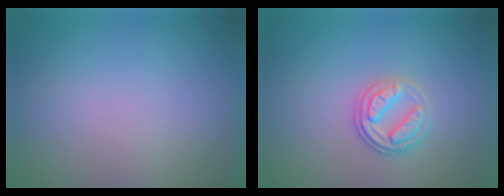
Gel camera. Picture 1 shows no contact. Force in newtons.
{"total": 2.6, "press": 2.5, "slide": 0.8}